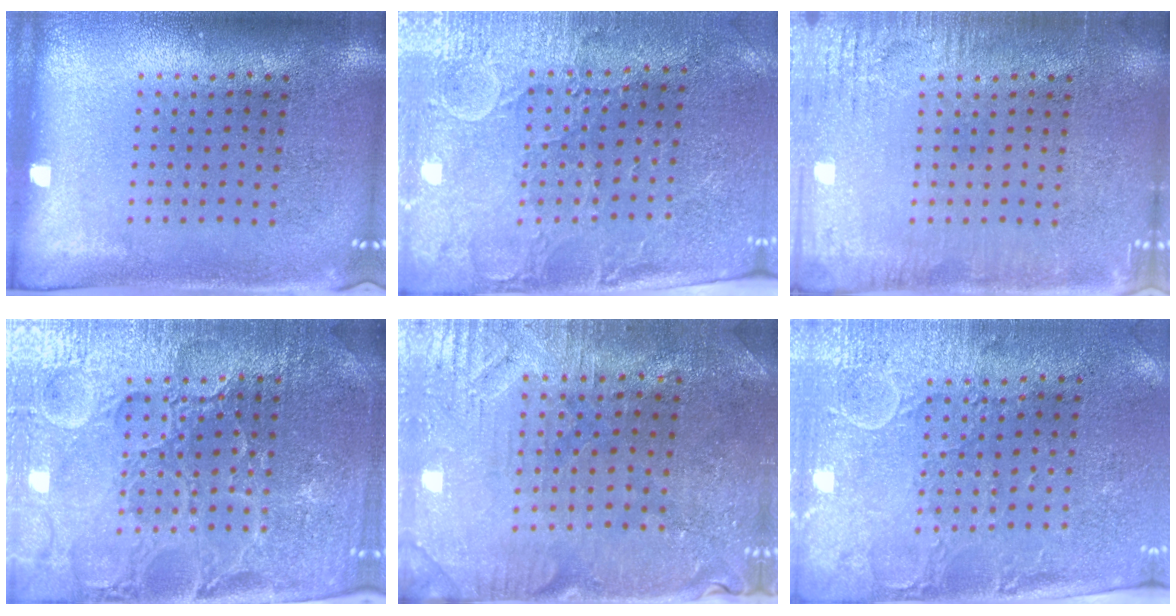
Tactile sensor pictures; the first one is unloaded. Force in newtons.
{"total": 3.1, "press": 2.9, "slide": 1.2}
{"total": 3.0, "press": 3.0, "slide": 0.2}
{"total": 5.1, "press": 4.8, "slide": 1.8}
{"total": 1.2, "press": 1.1, "slide": 0.4}
{"total": 2.9, "press": 2.4, "slide": 1.7}